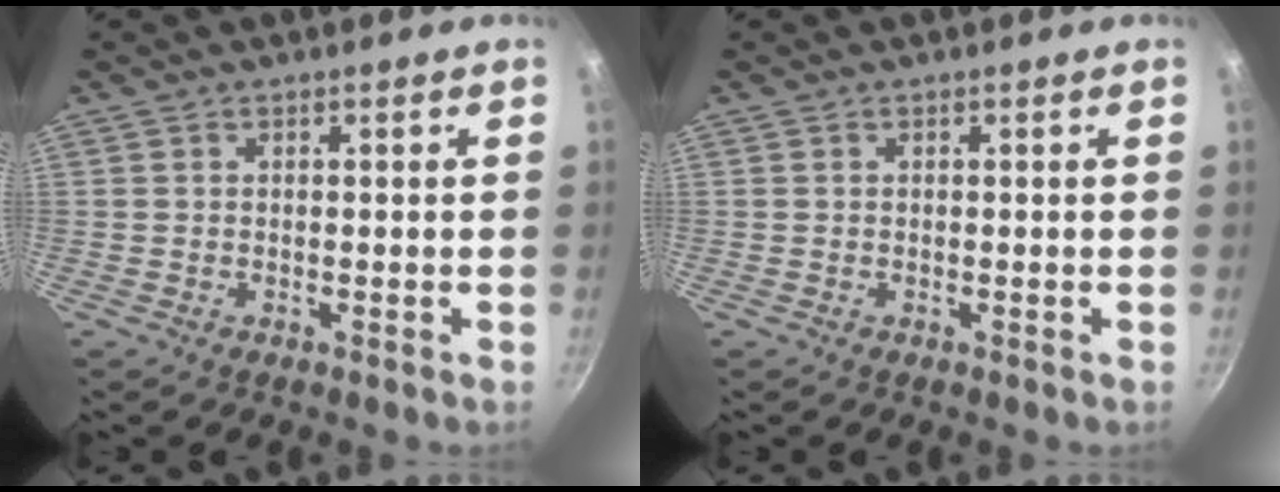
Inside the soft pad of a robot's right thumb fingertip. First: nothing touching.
{"total": 0.0}